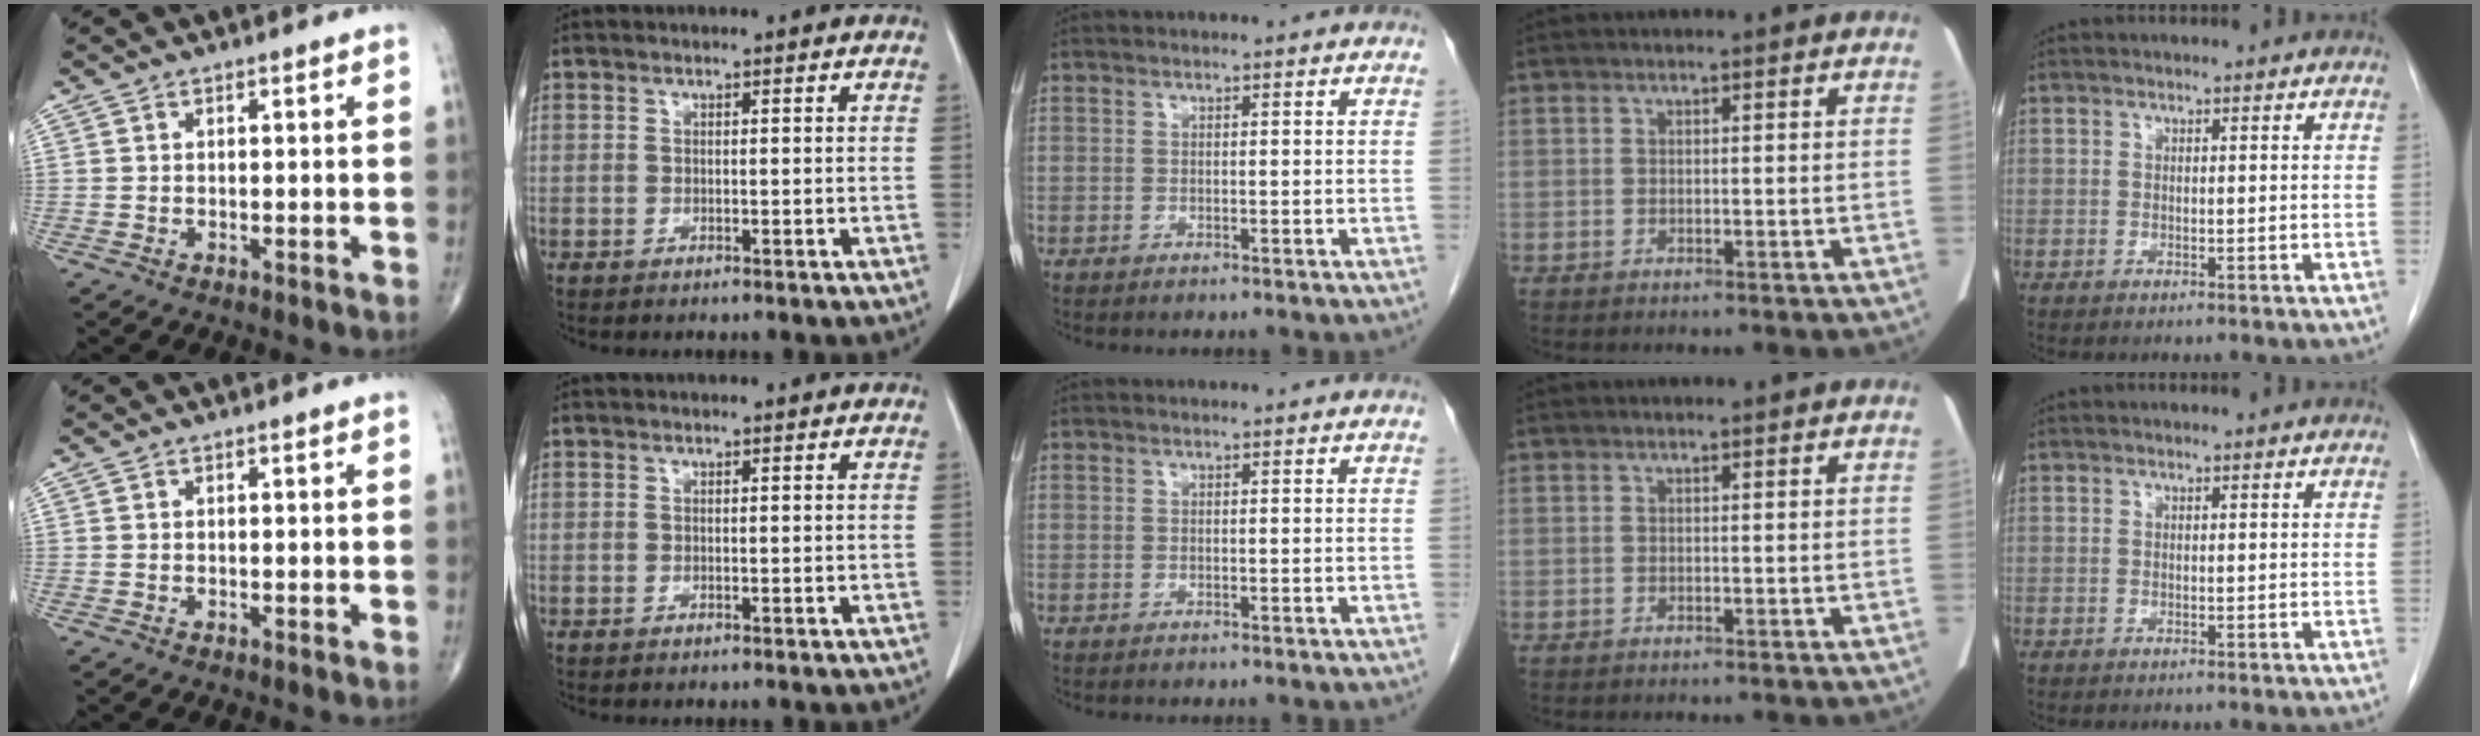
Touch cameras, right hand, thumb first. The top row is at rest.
{}